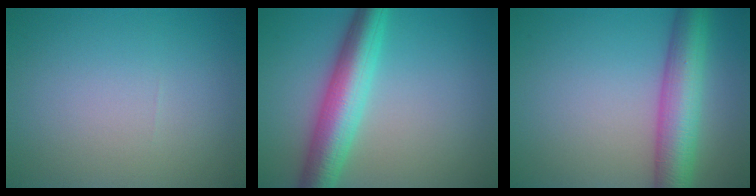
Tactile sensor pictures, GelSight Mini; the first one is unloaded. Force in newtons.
{"total": 6.6, "press": 6.6, "slide": 0.1}
{"total": 6.9, "press": 6.9, "slide": 0.2}